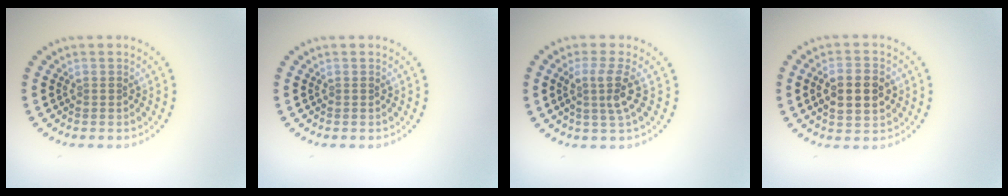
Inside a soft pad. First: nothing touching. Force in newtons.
{"total": 0.0}
{"total": 2.6, "press": 2.0, "slide": 1.8}
{"total": 4.6, "press": 4.6, "slide": 0.2}